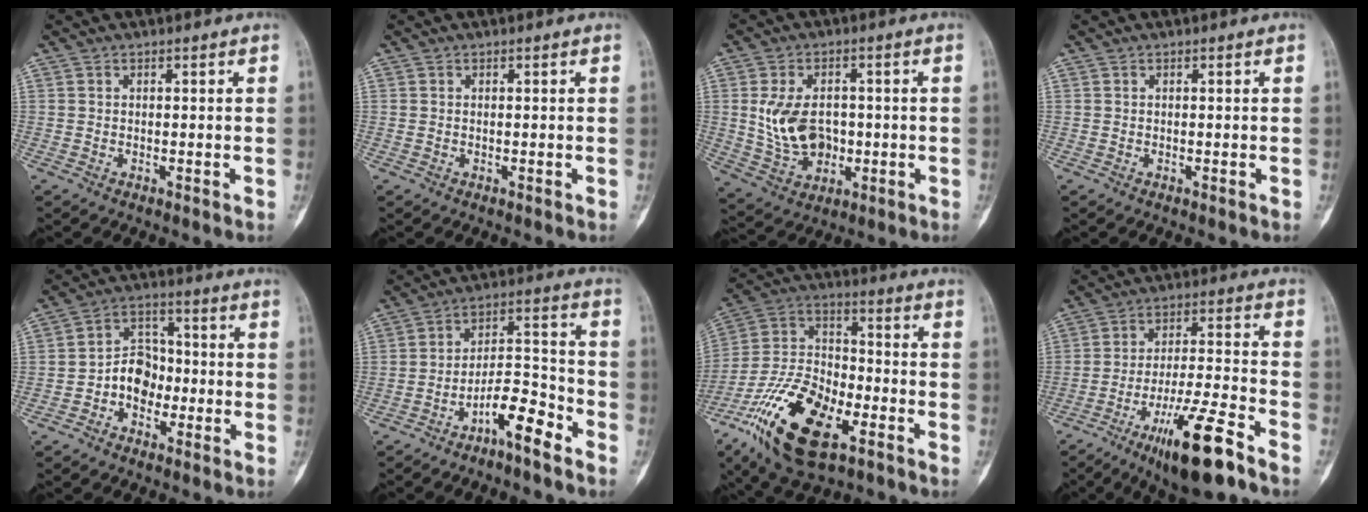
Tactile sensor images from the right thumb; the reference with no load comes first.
{"total": 0.0}
{"total": 10.6, "force": [0.1, 7.5, 7.5], "torque": [-0.118, 0.001, 0.015]}
{"total": 0.0}
{"total": 7.6, "force": [-2.3, 5.9, 4.2], "torque": [-0.041, 0.036, -0.053]}
{"total": 9.0, "force": [-6.1, 2.4, 6.2], "torque": [-0.099, 0.067, -0.108]}
{"total": 21.2, "force": [-10.5, 9.9, 15.5], "torque": [-0.294, 0.044, -0.193]}
{"total": 15.7, "force": [-9.6, 2.8, 12.1], "torque": [-0.211, 0.050, -0.161]}